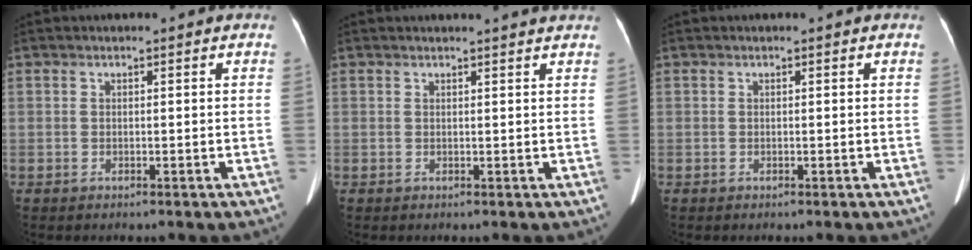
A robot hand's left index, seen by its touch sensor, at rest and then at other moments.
{"total": 4.3, "force": [4.1, -0.2, 1.3], "torque": [-0.016, 0.009, 0.036]}
{"total": 0.0}